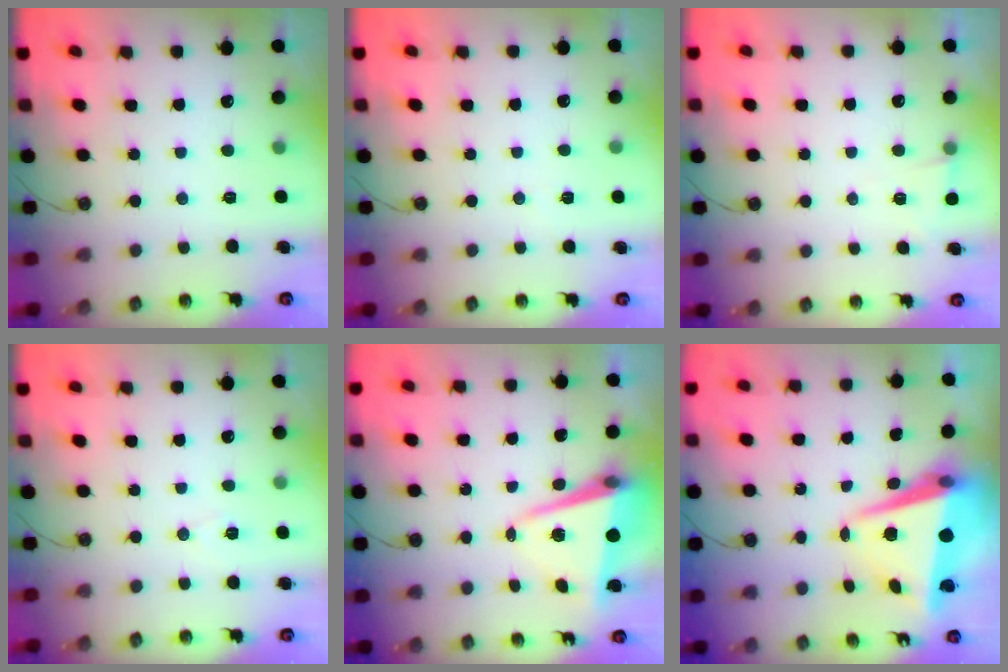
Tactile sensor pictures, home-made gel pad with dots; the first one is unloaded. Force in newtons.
{"total": 2.6, "press": 2.5, "slide": 0.8}
{"total": 3.5, "press": 2.9, "slide": 2.1}
{"total": 7.0, "press": 5.4, "slide": 4.4}
{"total": 8.3, "press": 8.2, "slide": 1.3}
{"total": 10.5, "press": 10.2, "slide": 2.5}